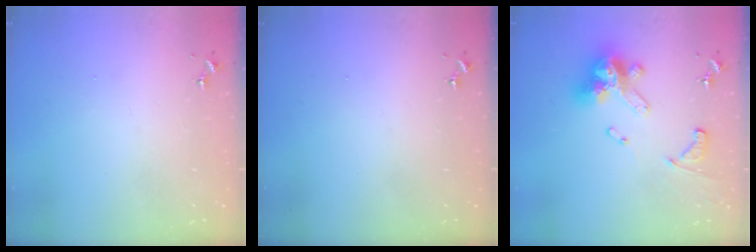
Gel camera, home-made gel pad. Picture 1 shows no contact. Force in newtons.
{"total": 0.0}
{"total": 18.2, "press": 18.0, "slide": 2.1}